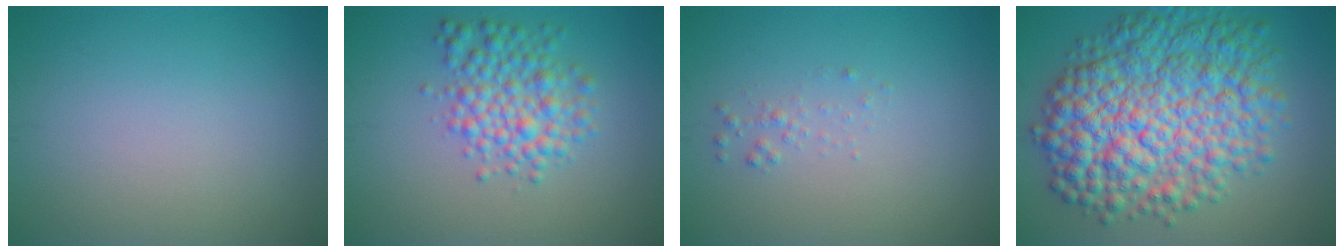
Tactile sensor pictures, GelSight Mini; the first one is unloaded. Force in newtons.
{"total": 4.5, "press": 4.5, "slide": 0.1}
{"total": 0.8, "press": 0.8, "slide": 0.1}
{"total": 12.0, "press": 12.0, "slide": 0.1}